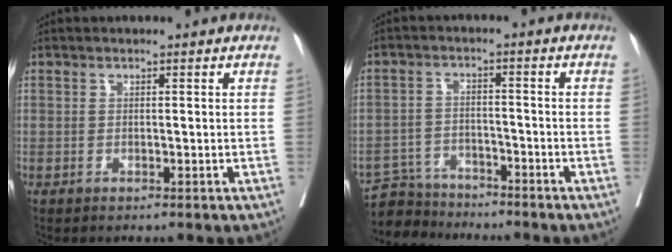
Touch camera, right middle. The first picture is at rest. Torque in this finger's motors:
{"motor_torque": [0.00, 0.01, -0.07, -0.04]}